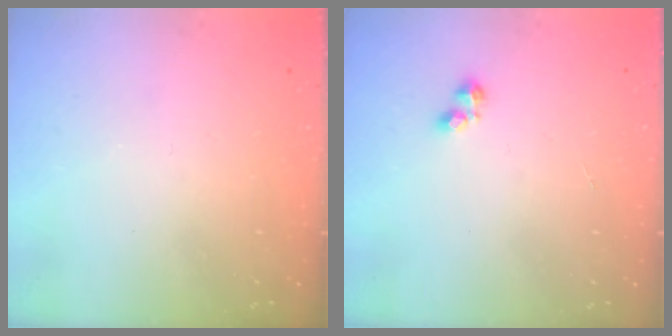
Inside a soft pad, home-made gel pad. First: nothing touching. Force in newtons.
{"total": 2.4, "press": 2.3, "slide": 0.5}